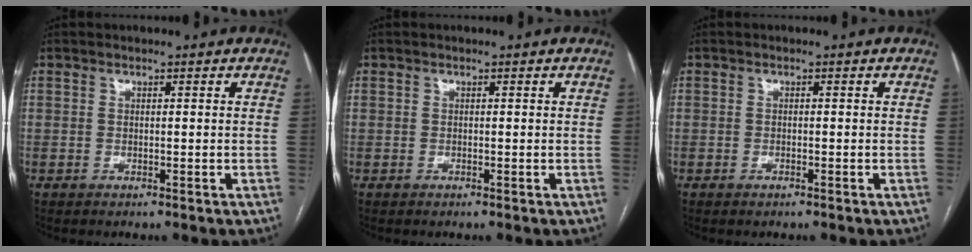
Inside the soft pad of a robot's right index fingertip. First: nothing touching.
{"total": 0.0}
{"total": 0.7, "force": [-0.5, 0.2, 0.3], "torque": [-0.010, 0.000, -0.005]}